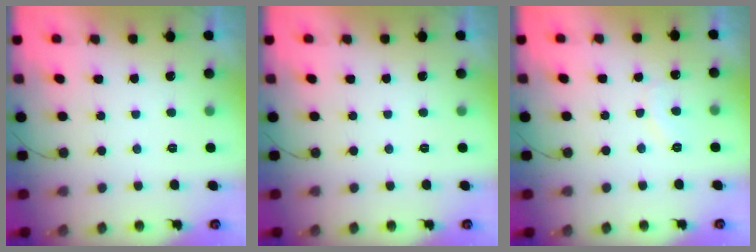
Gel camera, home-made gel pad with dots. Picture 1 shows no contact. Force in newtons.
{"total": 0.0}
{"total": 6.0, "press": 6.0, "slide": 0.4}